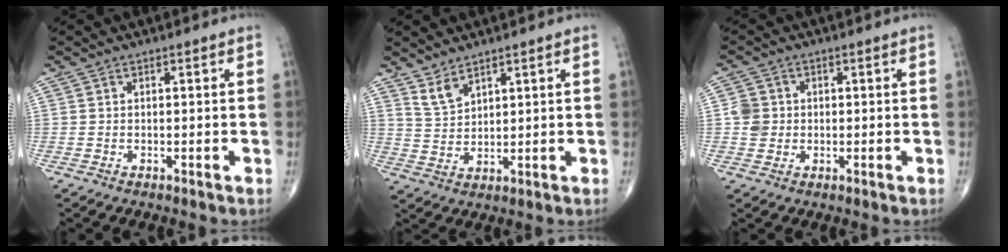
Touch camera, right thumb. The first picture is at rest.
{"total": 3.9, "force": [3.2, 1.3, 1.8], "torque": [-0.032, -0.024, 0.071]}
{"total": 3.7, "force": [0.1, 3.5, 1.2], "torque": [-0.004, 0.004, 0.001]}